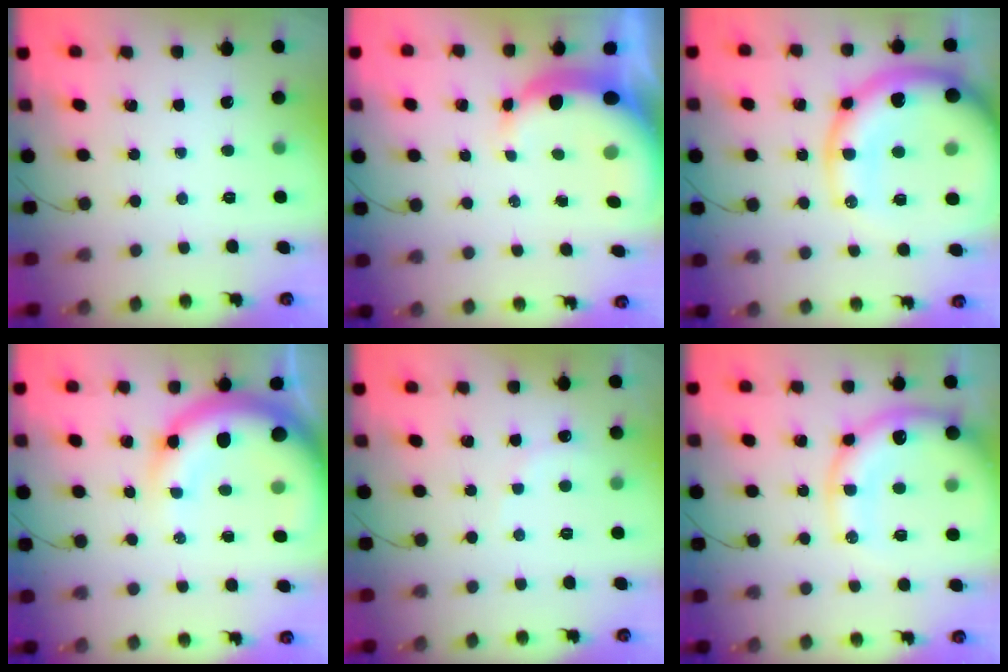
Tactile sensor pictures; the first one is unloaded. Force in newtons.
{"total": 10.5, "press": 10.3, "slide": 2.0}
{"total": 28.5, "press": 27.8, "slide": 6.0}
{"total": 14.1, "press": 13.7, "slide": 3.0}
{"total": 5.2, "press": 5.2, "slide": 0.8}
{"total": 18.5, "press": 18.1, "slide": 3.8}